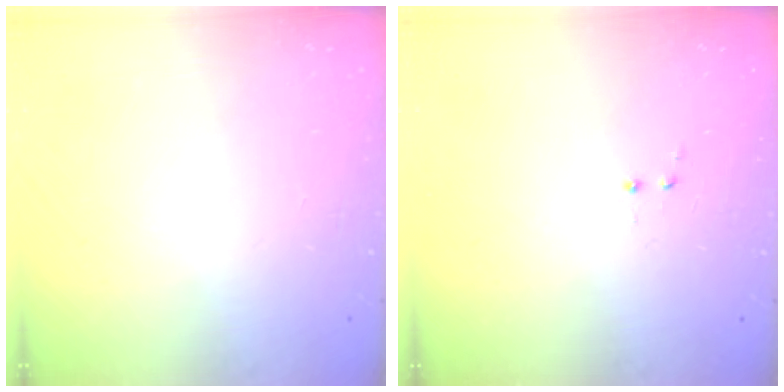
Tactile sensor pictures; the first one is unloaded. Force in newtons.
{"total": 1.2, "press": 1.0, "slide": 0.6}